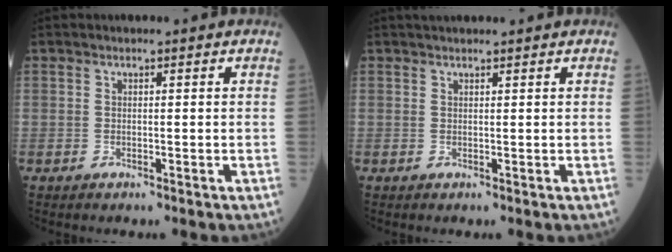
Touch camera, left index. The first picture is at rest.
{"total": 3.1, "force": [2.8, 0.2, 1.3], "torque": [-0.012, 0.028, 0.043]}